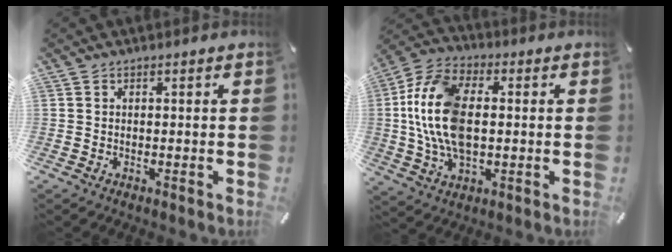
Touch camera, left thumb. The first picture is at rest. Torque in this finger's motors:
{"motor_torque": [0.43, 2.21, 1.65, -1.11, 0.87]}